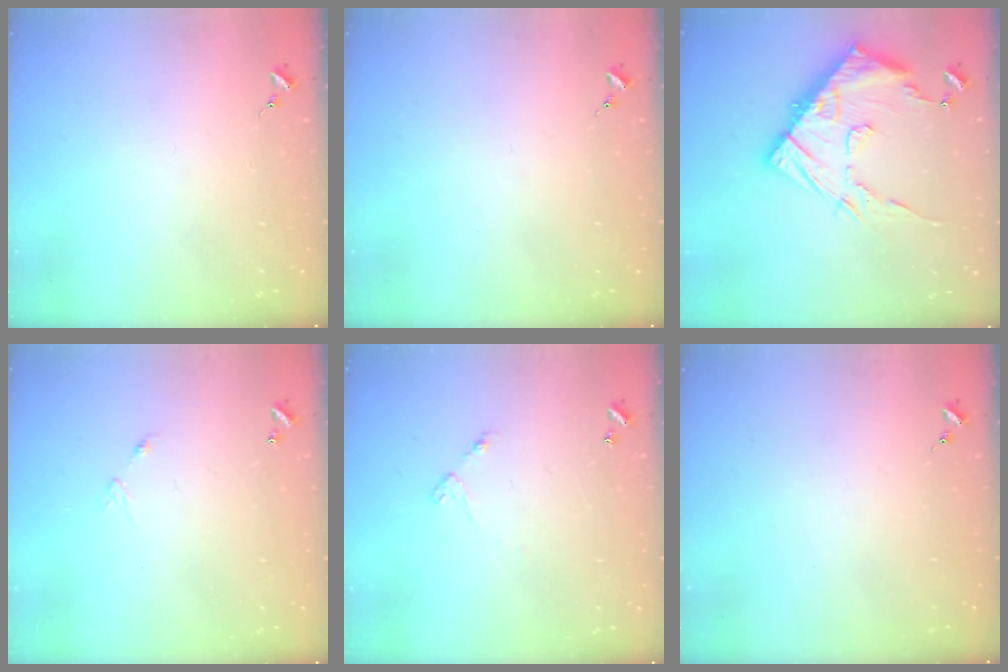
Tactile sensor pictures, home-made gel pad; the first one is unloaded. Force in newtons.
{"total": 0.0}
{"total": 17.0, "press": 16.9, "slide": 1.5}
{"total": 4.8, "press": 4.8, "slide": 0.3}
{"total": 4.9, "press": 4.8, "slide": 0.3}
{"total": 0.0}